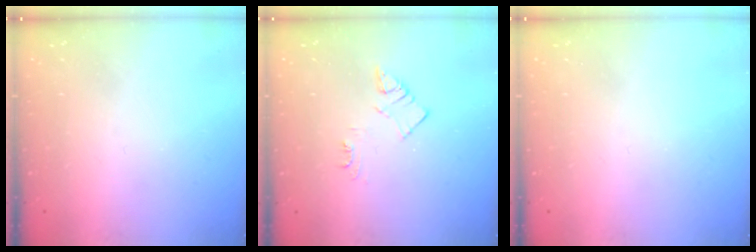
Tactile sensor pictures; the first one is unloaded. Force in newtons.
{"total": 5.5, "press": 5.4, "slide": 0.7}
{"total": 0.0}